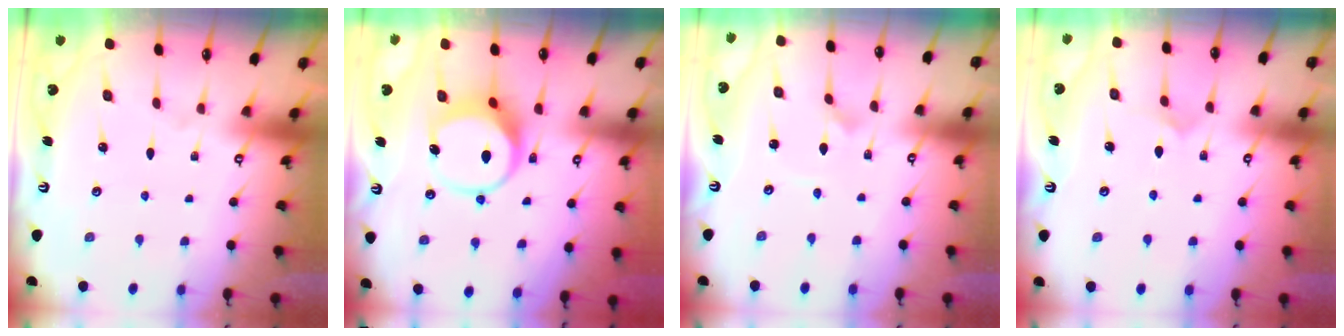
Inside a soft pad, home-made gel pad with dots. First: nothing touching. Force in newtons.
{"total": 8.6, "press": 8.6, "slide": 0.6}
{"total": 1.6, "press": 1.6, "slide": 0.2}
{"total": 4.7, "press": 4.7, "slide": 0.1}